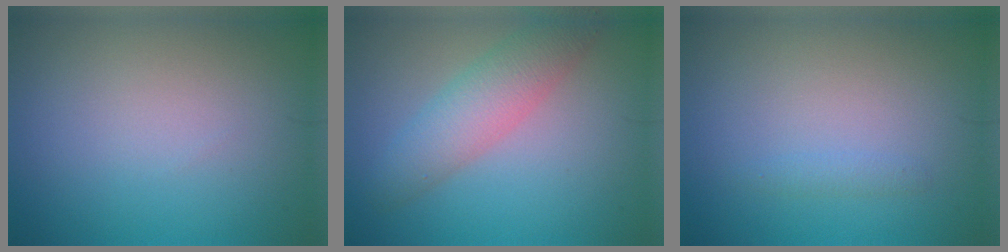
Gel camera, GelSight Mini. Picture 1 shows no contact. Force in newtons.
{"total": 4.2, "press": 4.2, "slide": 0.2}
{"total": 0.8, "press": 0.8, "slide": 0.1}